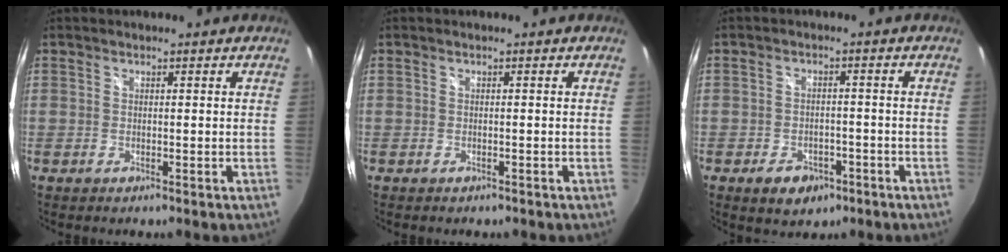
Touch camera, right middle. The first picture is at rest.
{"total": 1.0, "force": [-0.8, 0.6, 0.1], "torque": [-0.007, -0.002, -0.009]}
{"total": 6.0, "force": [-3.6, 4.0, 2.7], "torque": [-0.061, 0.002, -0.042]}